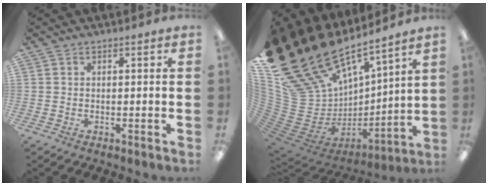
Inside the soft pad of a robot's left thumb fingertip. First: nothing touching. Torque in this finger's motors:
{"motor_torque": [3.87, 1.14, 2.77, 0.00, 0.64]}